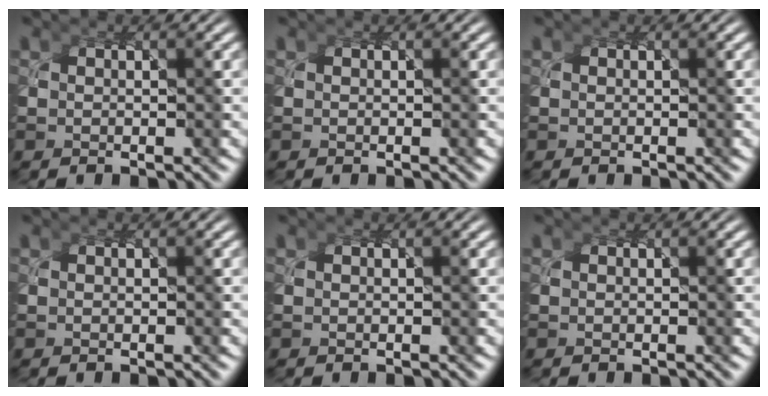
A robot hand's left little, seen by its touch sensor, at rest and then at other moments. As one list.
[{"total": 0.0}, {"total": 0.0}, {"total": 0.0}, {"total": 0.0}, {"total": 0.0}]